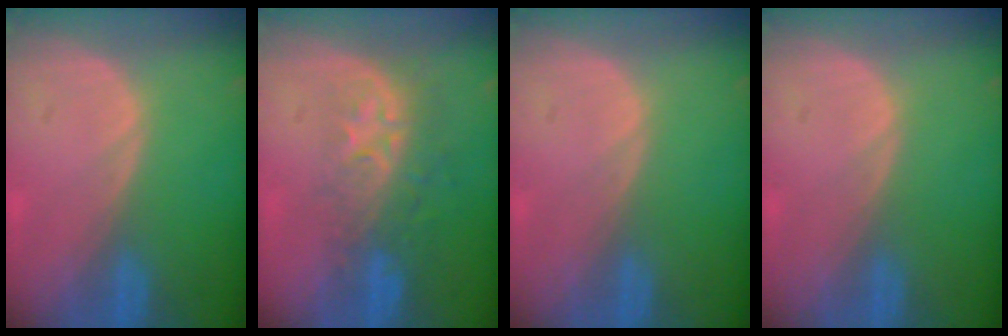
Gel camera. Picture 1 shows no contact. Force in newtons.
{"total": 8.7, "press": 7.2, "slide": 5.0}
{"total": 0.0}
{"total": 0.0}